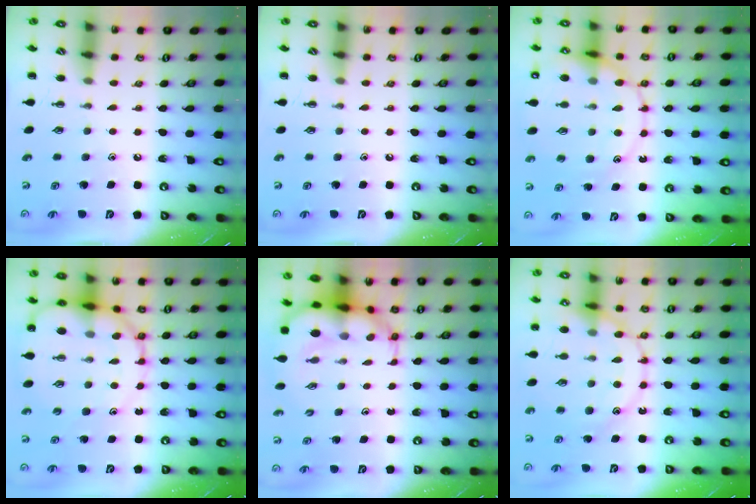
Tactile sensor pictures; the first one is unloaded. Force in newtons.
{"total": 0.0}
{"total": 18.5, "press": 18.3, "slide": 2.5}
{"total": 15.3, "press": 14.9, "slide": 3.5}
{"total": 8.3, "press": 7.9, "slide": 2.4}
{"total": 18.2, "press": 18.1, "slide": 1.9}